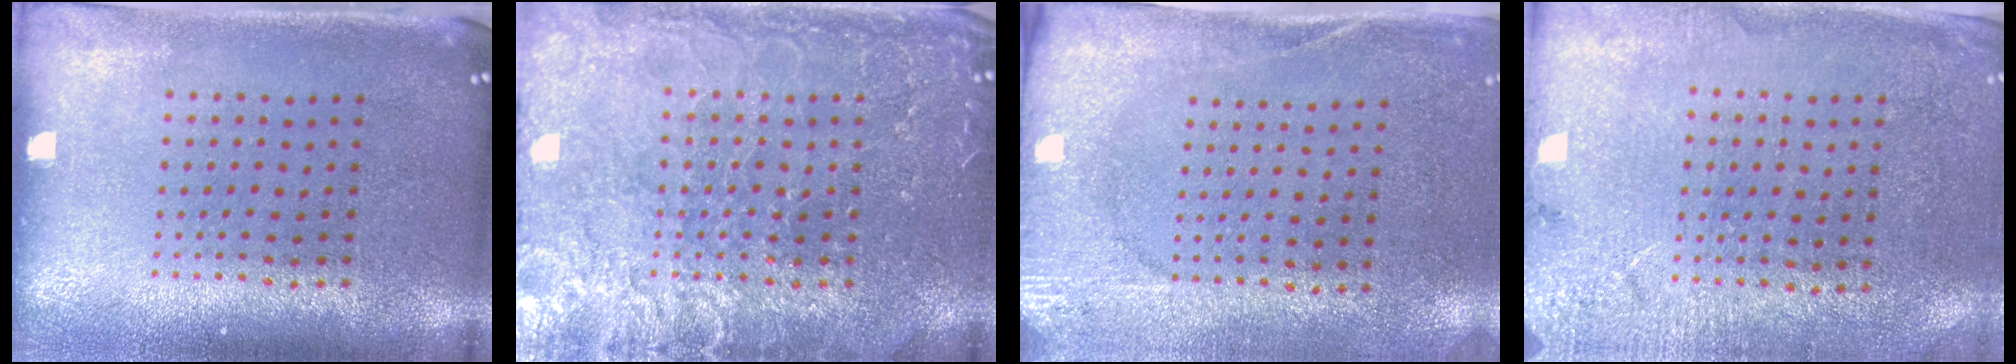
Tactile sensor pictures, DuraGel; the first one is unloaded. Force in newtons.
{"total": 3.7, "press": 3.7, "slide": 0.5}
{"total": 2.7, "press": 2.2, "slide": 1.7}
{"total": 2.6, "press": 2.6, "slide": 0.4}